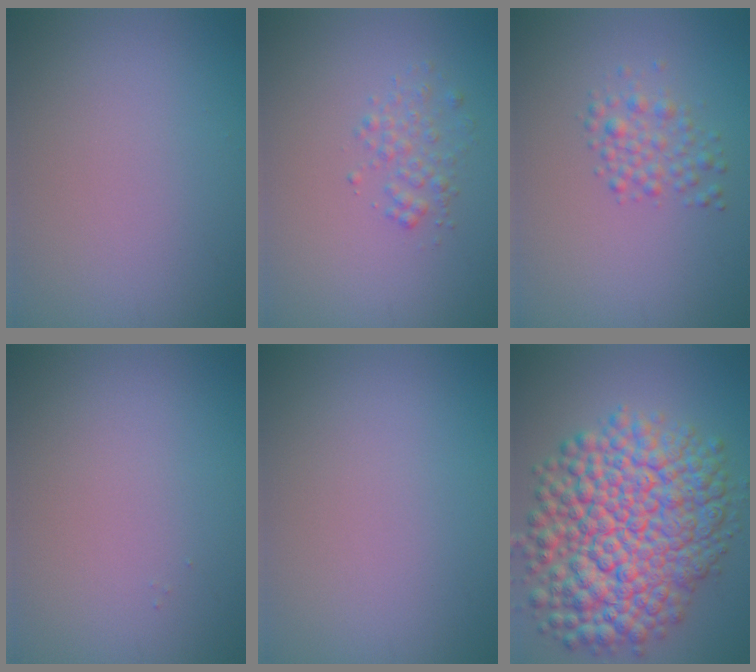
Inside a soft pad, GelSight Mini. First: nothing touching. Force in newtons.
{"total": 1.6, "press": 1.6, "slide": 0.1}
{"total": 2.2, "press": 2.2, "slide": 0.1}
{"total": 0.0}
{"total": 0.0}
{"total": 12.8, "press": 12.8, "slide": 0.4}